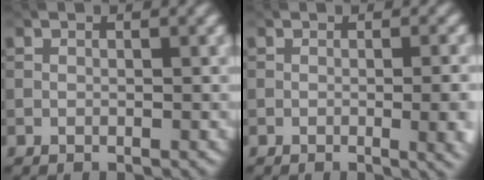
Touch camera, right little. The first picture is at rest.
{"total": 6.1, "force": [-0.8, 2.6, 5.5], "torque": [-0.042, -0.008, -0.001]}